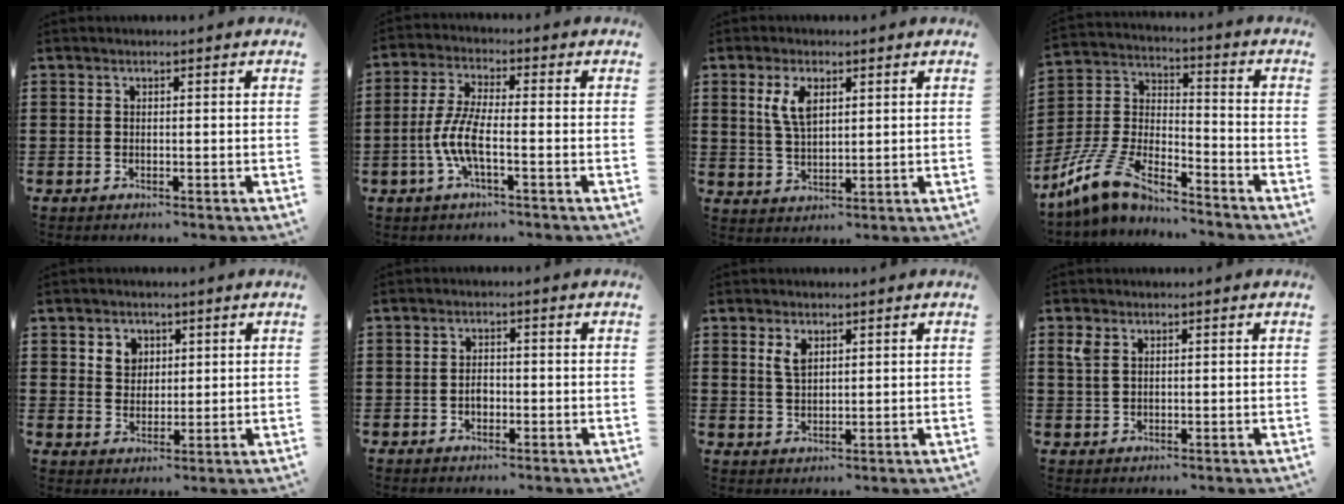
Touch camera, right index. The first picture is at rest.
{"total": 6.6, "force": [-2.2, 1.8, 5.9], "torque": [-0.144, -0.013, -0.051]}
{"total": 5.1, "force": [2.0, 2.3, 4.0], "torque": [-0.087, 0.008, 0.034]}
{"total": 9.9, "force": [-8.2, 3.1, 4.7], "torque": [-0.122, 0.009, -0.167]}
{"total": 3.5, "force": [1.8, 3.0, 0.5], "torque": [-0.024, 0.013, 0.032]}
{"total": 1.8, "force": [-0.5, 1.2, 1.3], "torque": [-0.026, 0.005, -0.011]}
{"total": 2.8, "force": [1.5, 1.5, 1.8], "torque": [-0.041, 0.005, 0.028]}
{"total": 2.6, "force": [1.4, 1.5, 1.5], "torque": [-0.036, 0.006, 0.026]}